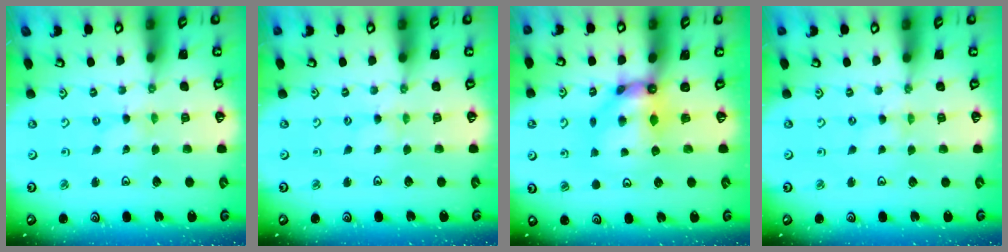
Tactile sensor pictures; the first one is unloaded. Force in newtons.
{"total": 1.1, "press": 1.1, "slide": 0.2}
{"total": 8.3, "press": 8.3, "slide": 0.8}
{"total": 0.0}